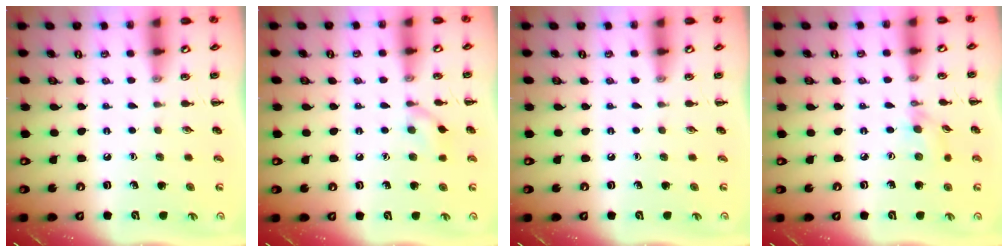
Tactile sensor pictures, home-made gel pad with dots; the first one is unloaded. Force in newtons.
{"total": 7.4, "press": 7.2, "slide": 1.9}
{"total": 0.0}
{"total": 3.5, "press": 3.4, "slide": 1.0}